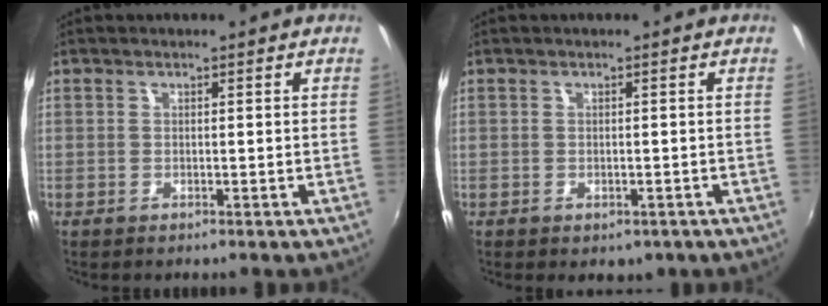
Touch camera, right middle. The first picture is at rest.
{"total": 2.1, "force": [-0.9, 1.6, 1.1], "torque": [-0.019, -0.007, -0.010]}